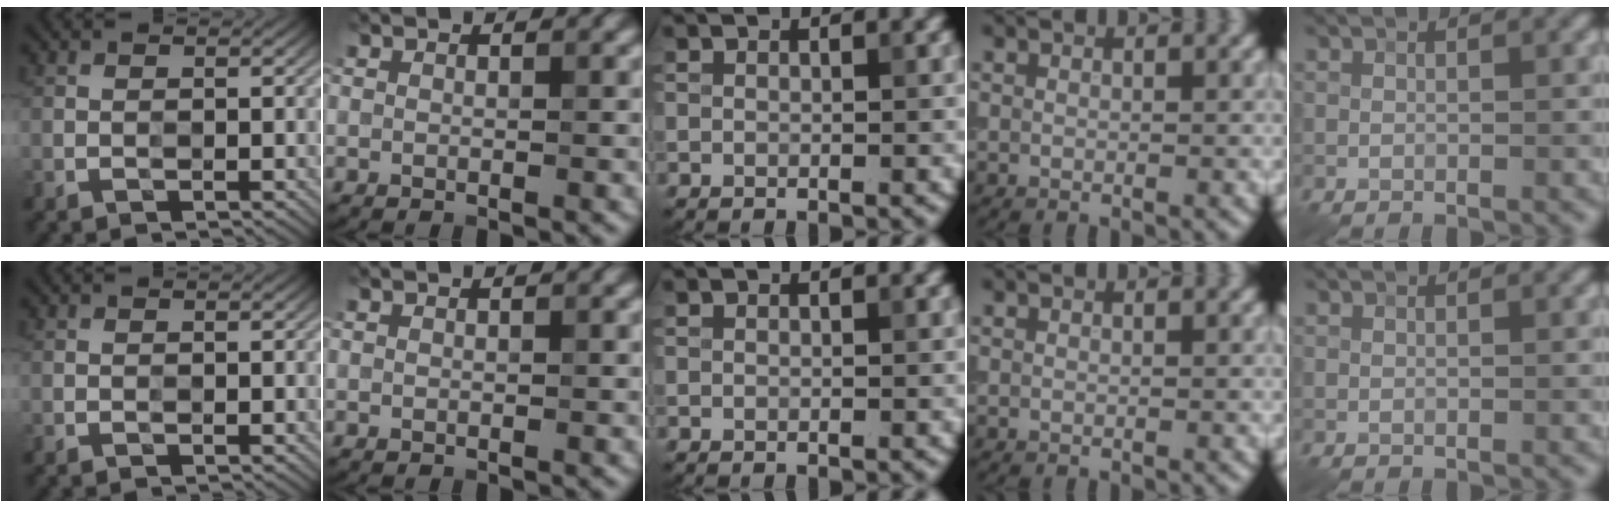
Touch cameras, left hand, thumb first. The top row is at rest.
{}